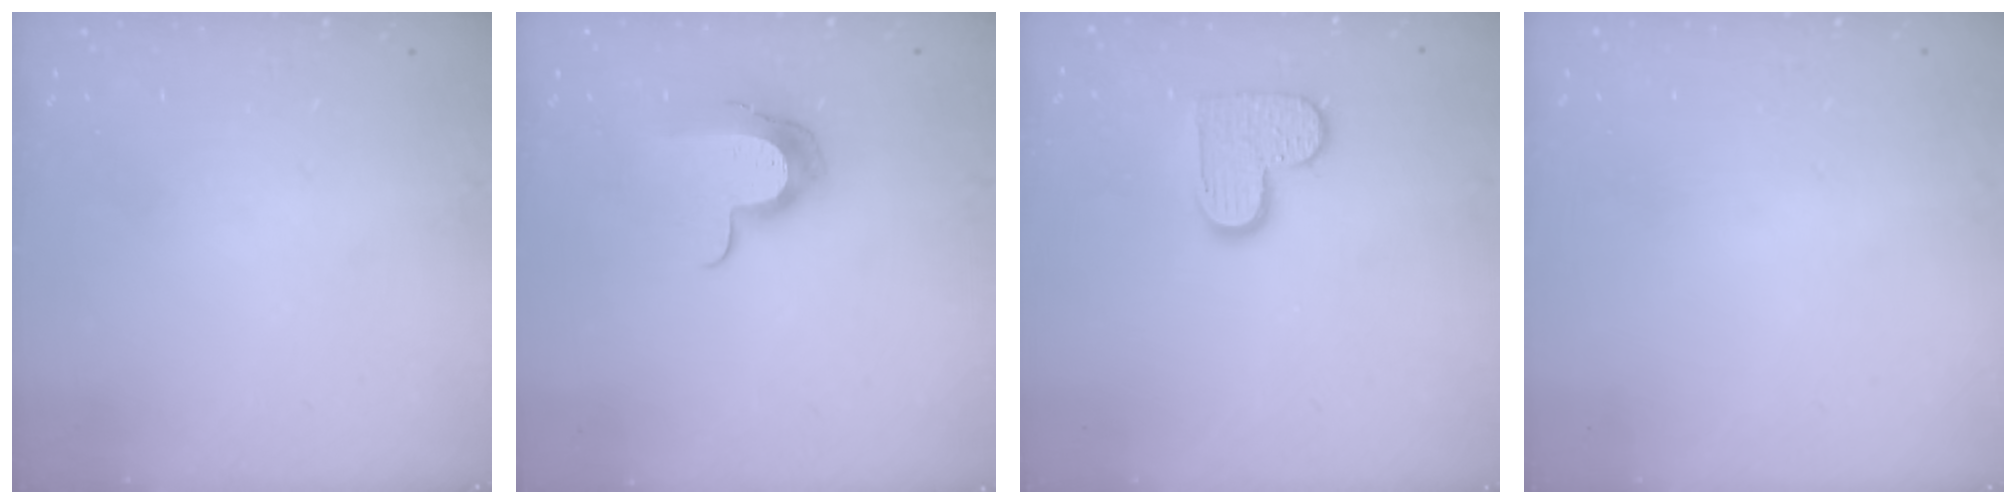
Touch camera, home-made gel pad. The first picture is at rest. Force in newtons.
{"total": 11.3, "press": 11.2, "slide": 0.7}
{"total": 10.4, "press": 10.4, "slide": 0.6}
{"total": 0.8, "press": 0.8, "slide": 0.1}